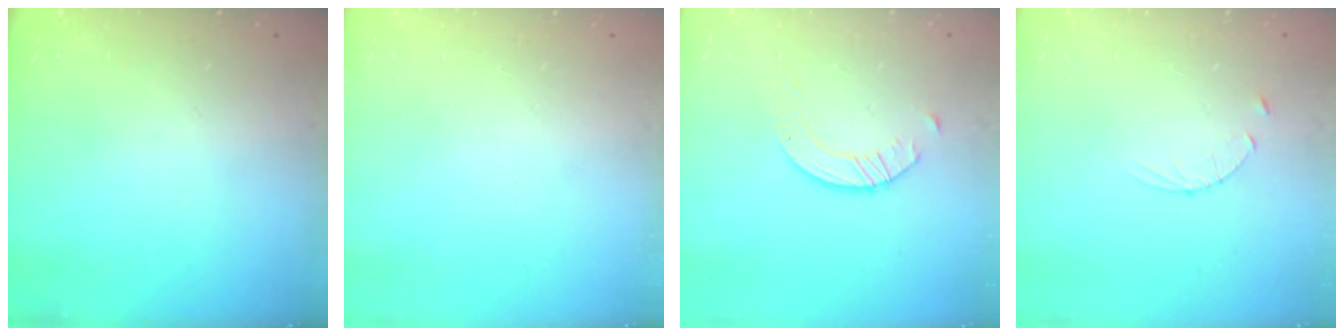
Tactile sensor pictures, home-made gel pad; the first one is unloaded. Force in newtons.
{"total": 0.0}
{"total": 2.6, "press": 2.6, "slide": 0.3}
{"total": 3.0, "press": 2.9, "slide": 0.4}